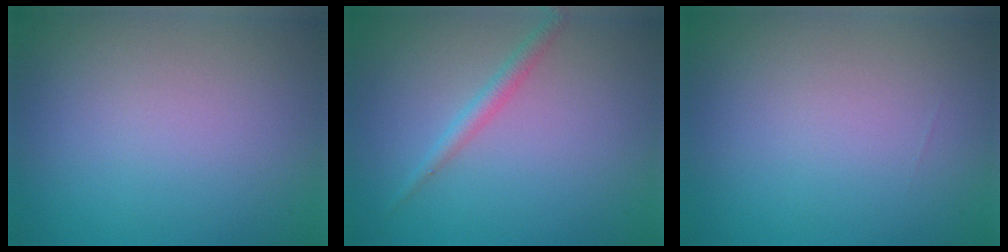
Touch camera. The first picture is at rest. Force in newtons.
{"total": 1.5, "press": 1.5, "slide": 0.1}
{"total": 0.0}